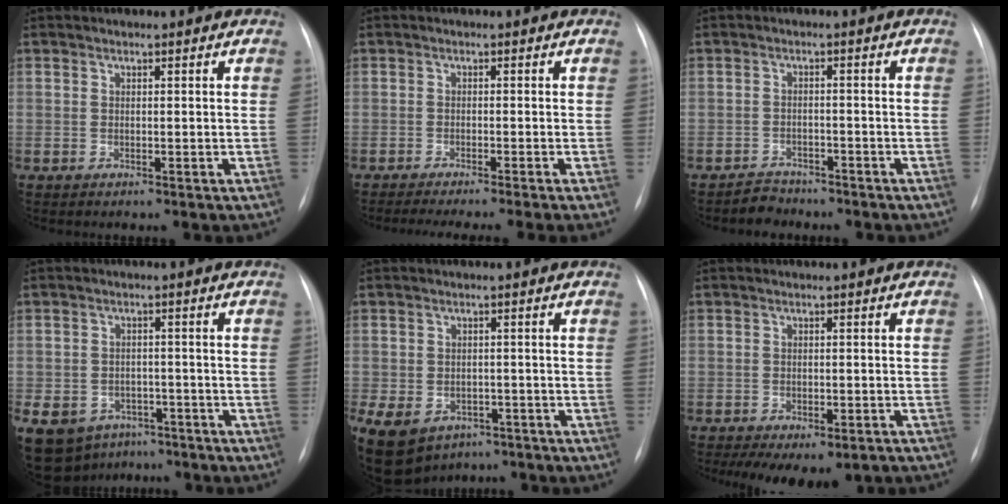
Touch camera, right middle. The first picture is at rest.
{"total": 8.4, "force": [-6.9, -1.3, 4.6], "torque": [-0.044, -0.018, -0.103]}
{"total": 2.7, "force": [-2.4, 1.1, -0.5], "torque": [0.002, 0.000, -0.040]}
{"total": 11.6, "force": [-7.1, 8.3, 3.8], "torque": [-0.094, 0.001, -0.095]}
{"total": 20.9, "force": [-10.7, 15.7, 8.9], "torque": [-0.294, -0.015, -0.142]}
{"total": 9.5, "force": [-6.5, 4.5, 5.3], "torque": [-0.075, 0.003, -0.086]}